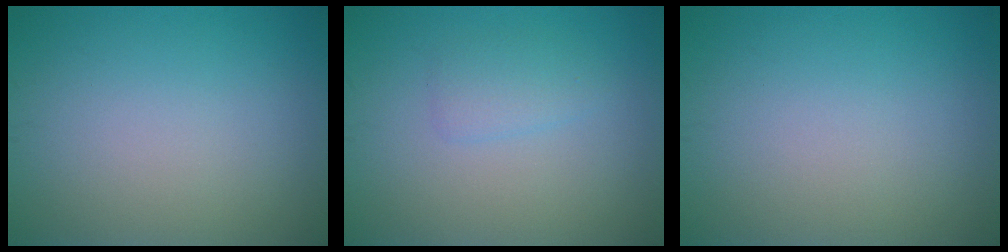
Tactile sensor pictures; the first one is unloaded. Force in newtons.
{"total": 1.6, "press": 1.6, "slide": 0.1}
{"total": 0.0}